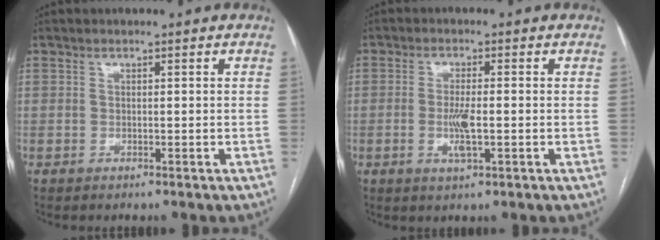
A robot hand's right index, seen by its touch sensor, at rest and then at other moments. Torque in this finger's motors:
{"motor_torque": [0.87, 0.17, 0.27, 0.11]}